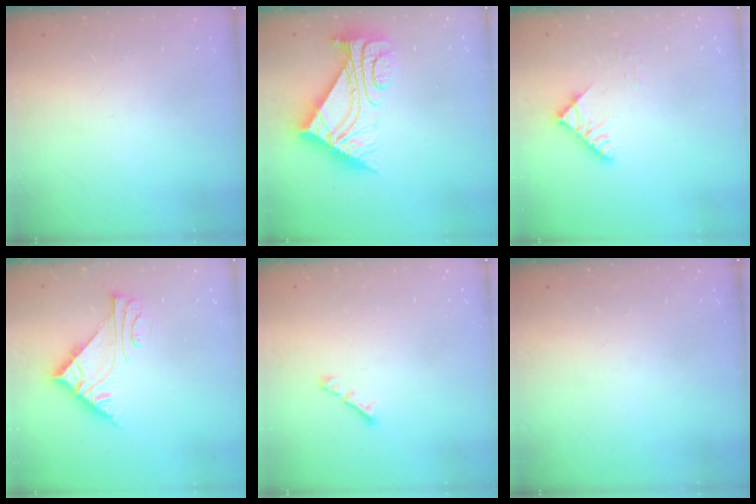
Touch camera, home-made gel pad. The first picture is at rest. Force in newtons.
{"total": 11.2, "press": 11.2, "slide": 1.0}
{"total": 4.7, "press": 4.7, "slide": 0.9}
{"total": 6.5, "press": 6.5, "slide": 0.7}
{"total": 1.9, "press": 1.8, "slide": 0.6}
{"total": 0.0}